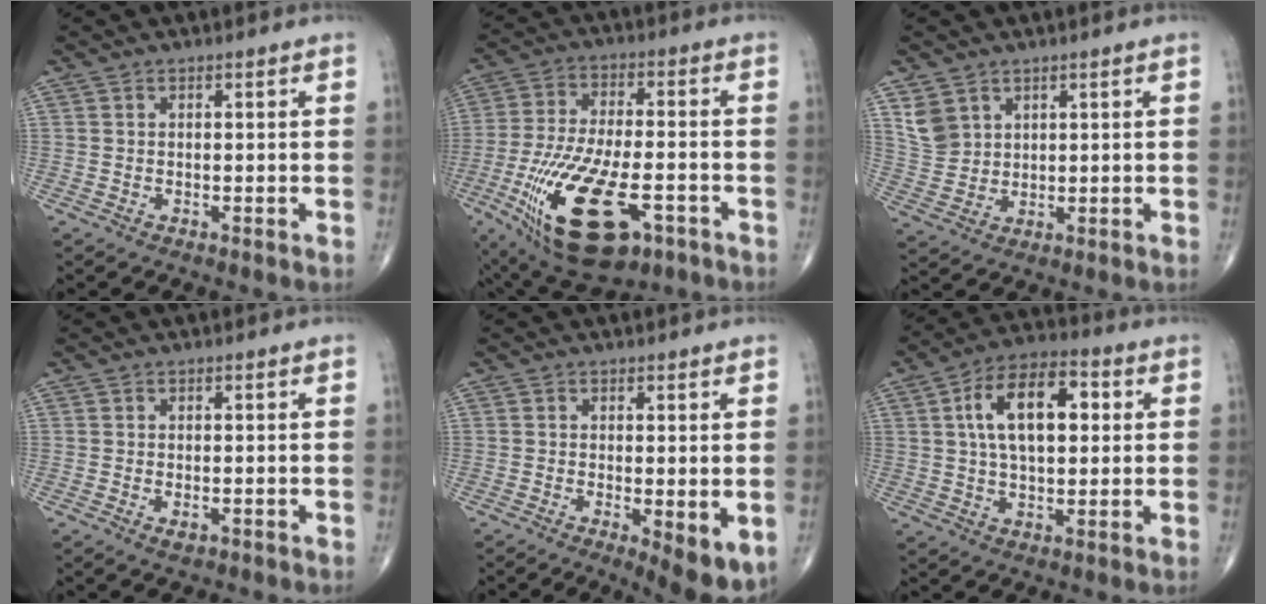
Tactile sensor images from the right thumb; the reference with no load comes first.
{"total": 22.8, "force": [-9.1, 10.0, 18.4], "torque": [-0.389, 0.001, -0.143]}
{"total": 5.5, "force": [2.9, 4.2, 2.1], "torque": [-0.031, -0.012, 0.067]}
{"total": 1.6, "force": [-0.8, 0.7, 1.2], "torque": [-0.019, -0.002, -0.012]}
{"total": 6.8, "force": [-1.9, 1.9, 6.3], "torque": [-0.089, -0.022, -0.027]}
{"total": 14.7, "force": [3.2, 7.9, 12.0], "torque": [-0.188, 0.015, 0.050]}